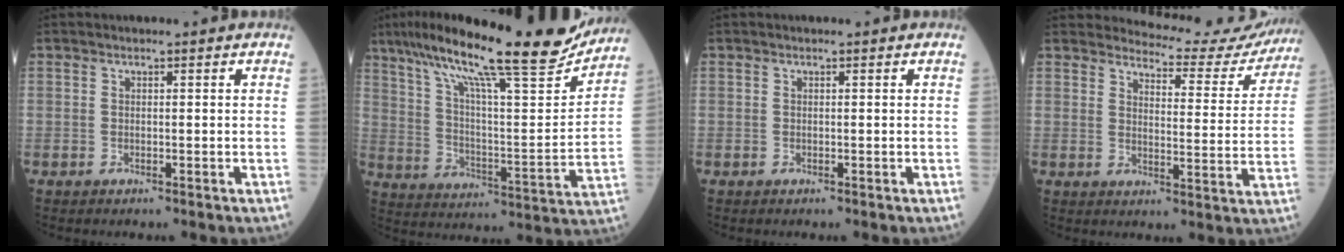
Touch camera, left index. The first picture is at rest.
{"total": 23.8, "force": [19.1, 2.3, 14.0], "torque": [-0.239, 0.003, 0.290]}
{"total": 0.0}
{"total": 14.2, "force": [14.1, 1.9, 0.9], "torque": [0.006, -0.066, 0.148]}